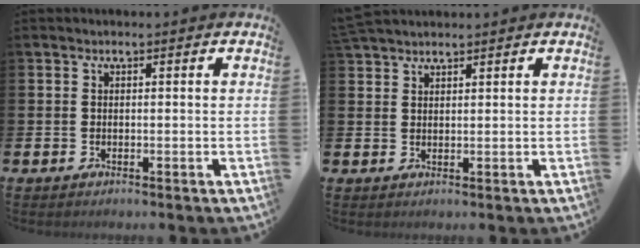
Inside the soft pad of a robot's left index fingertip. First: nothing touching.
{"total": 2.6, "force": [2.5, 0.5, 0.4], "torque": [-0.009, -0.006, 0.047]}